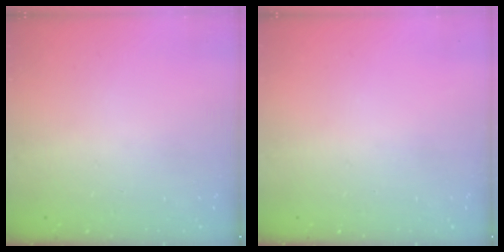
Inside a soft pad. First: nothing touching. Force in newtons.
{"total": 0.0}